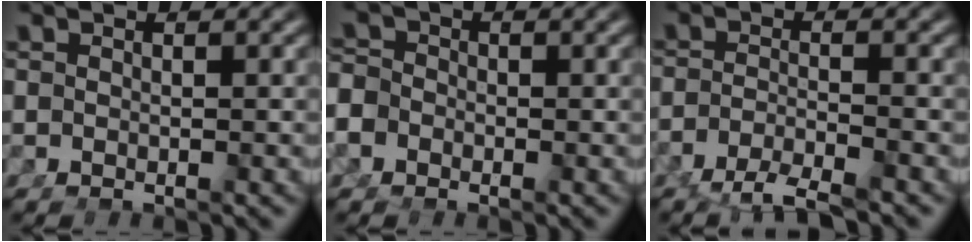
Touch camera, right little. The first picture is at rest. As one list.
[{"total": 3.3, "force": [-1.3, 2.8, 1.0], "torque": [-0.029, -0.019, -0.020]}, {"total": 2.9, "force": [-2.5, -0.3, 1.4], "torque": [-0.023, -0.014, -0.038]}]